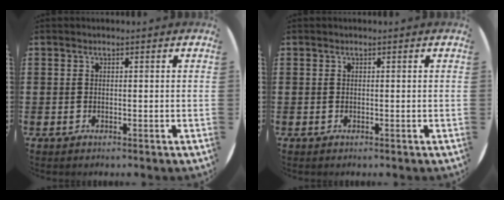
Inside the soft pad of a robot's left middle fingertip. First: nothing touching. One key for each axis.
{"total": 0.0}